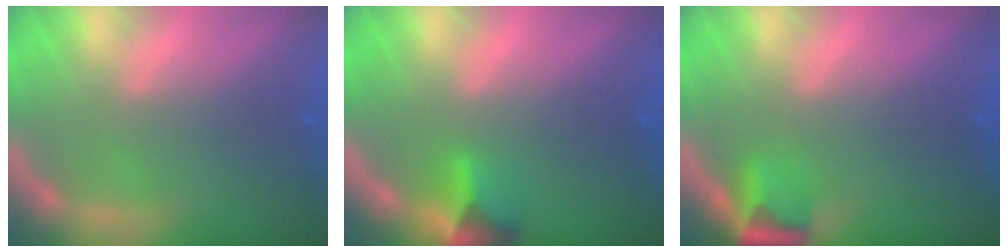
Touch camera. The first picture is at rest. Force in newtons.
{"total": 2.9}
{"total": 2.9}